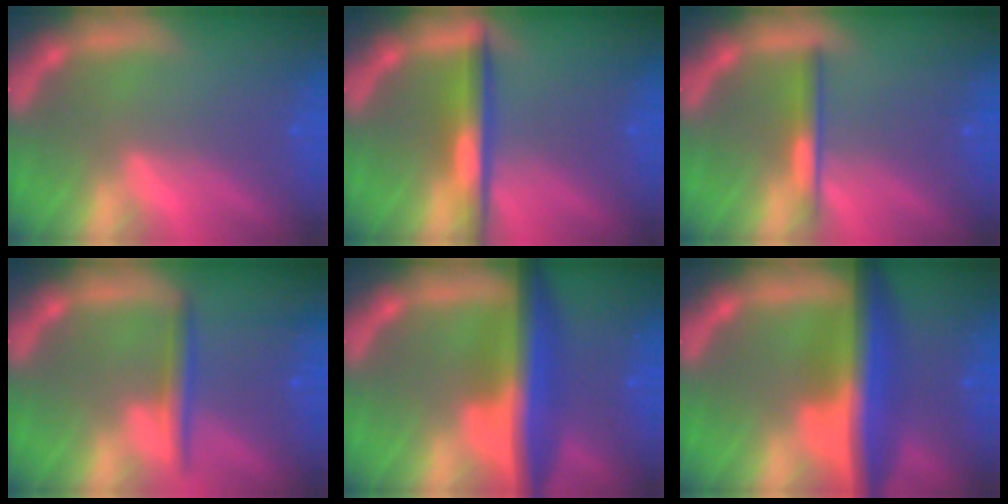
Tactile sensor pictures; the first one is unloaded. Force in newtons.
{"total": 4.5}
{"total": 2.4}
{"total": 2.4}
{"total": 8.4}
{"total": 9.0}